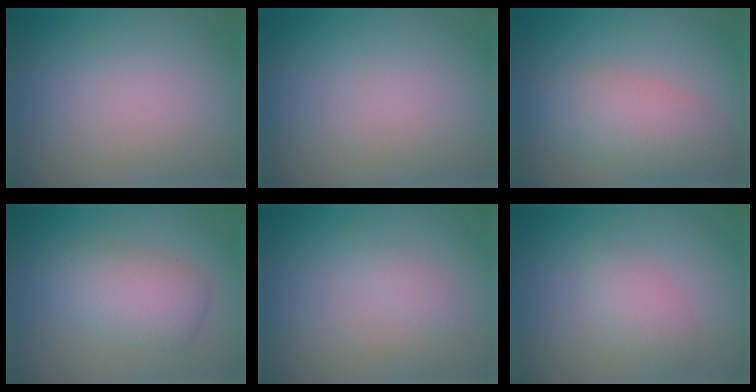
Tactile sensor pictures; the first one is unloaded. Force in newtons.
{"total": 0.0}
{"total": 5.1, "press": 5.0, "slide": 0.4}
{"total": 4.4, "press": 4.4, "slide": 0.1}
{"total": 0.7, "press": 0.7, "slide": 0.0}
{"total": 1.8, "press": 1.8, "slide": 0.1}